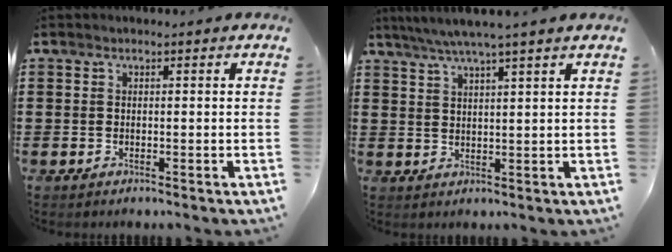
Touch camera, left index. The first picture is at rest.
{"total": 4.1, "force": [3.3, -0.6, 2.4], "torque": [-0.055, -0.009, 0.058]}